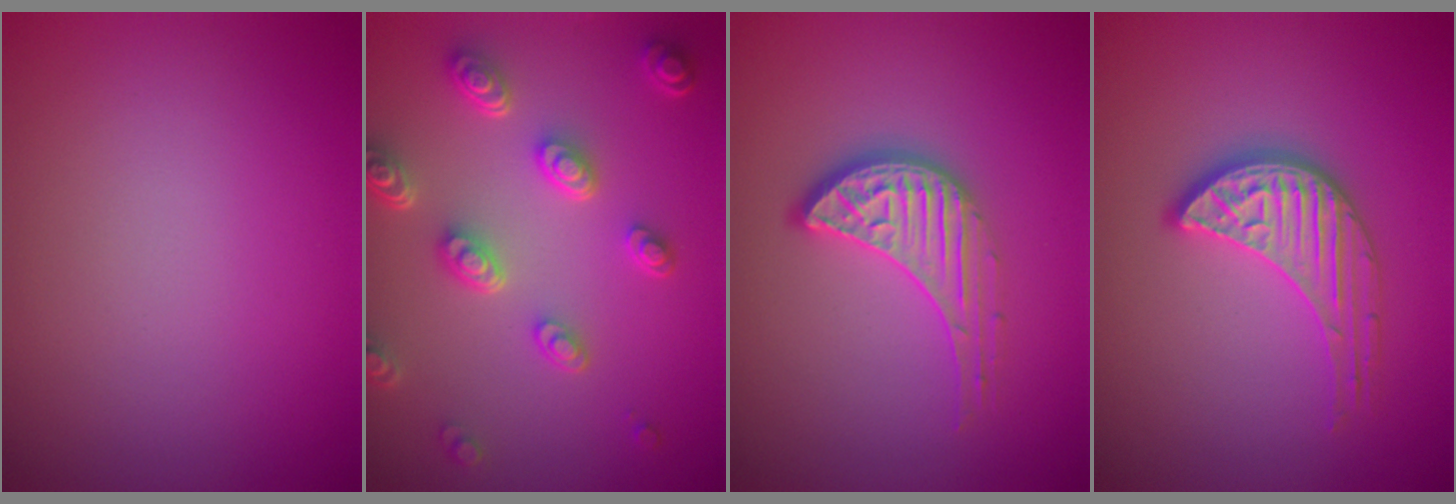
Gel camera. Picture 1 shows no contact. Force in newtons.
{"total": 5.1, "press": 3.8, "slide": 3.5}
{"total": 3.3, "press": 2.9, "slide": 1.4}
{"total": 3.5, "press": 3.4, "slide": 1.1}